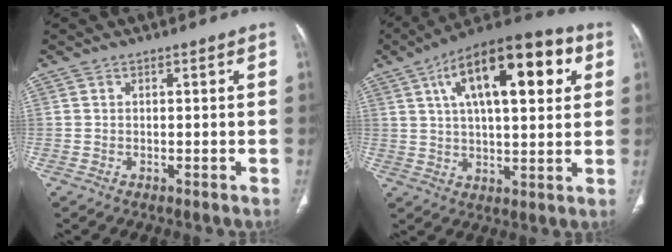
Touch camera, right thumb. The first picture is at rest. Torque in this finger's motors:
{"motor_torque": [0.18, 4.83, 1.92, 0.85, 0.53]}